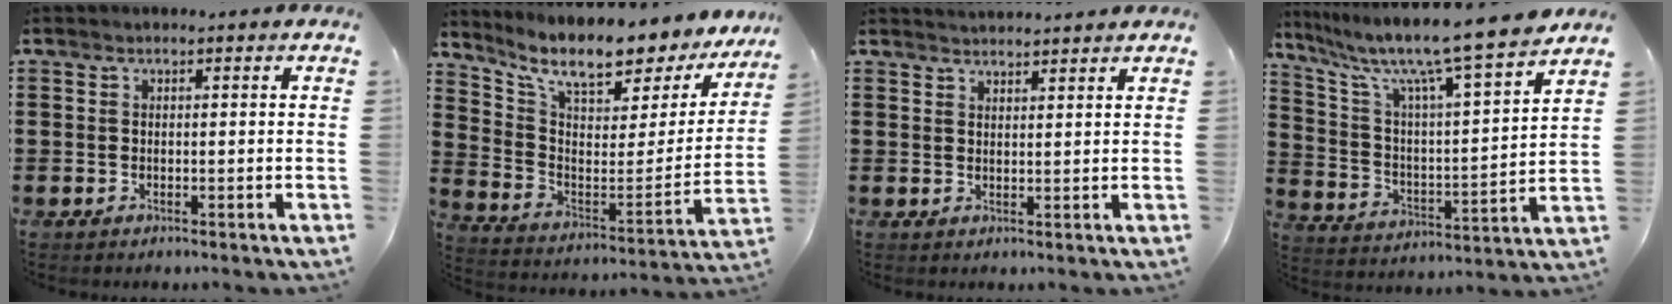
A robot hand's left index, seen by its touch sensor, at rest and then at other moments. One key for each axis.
{"total": 9.9, "fx": 8.2, "fy": 2.0, "fz": 5.1, "tx": -0.113, "ty": -0.071, "tz": 0.134}
{"total": 1.9, "fx": 1.9, "fy": -0.2, "fz": -0.1, "tx": -0.003, "ty": -0.004, "tz": 0.038}
{"total": 10.5, "fx": 8.9, "fy": -0.1, "fz": 5.7, "tx": -0.138, "ty": -0.071, "tz": 0.139}